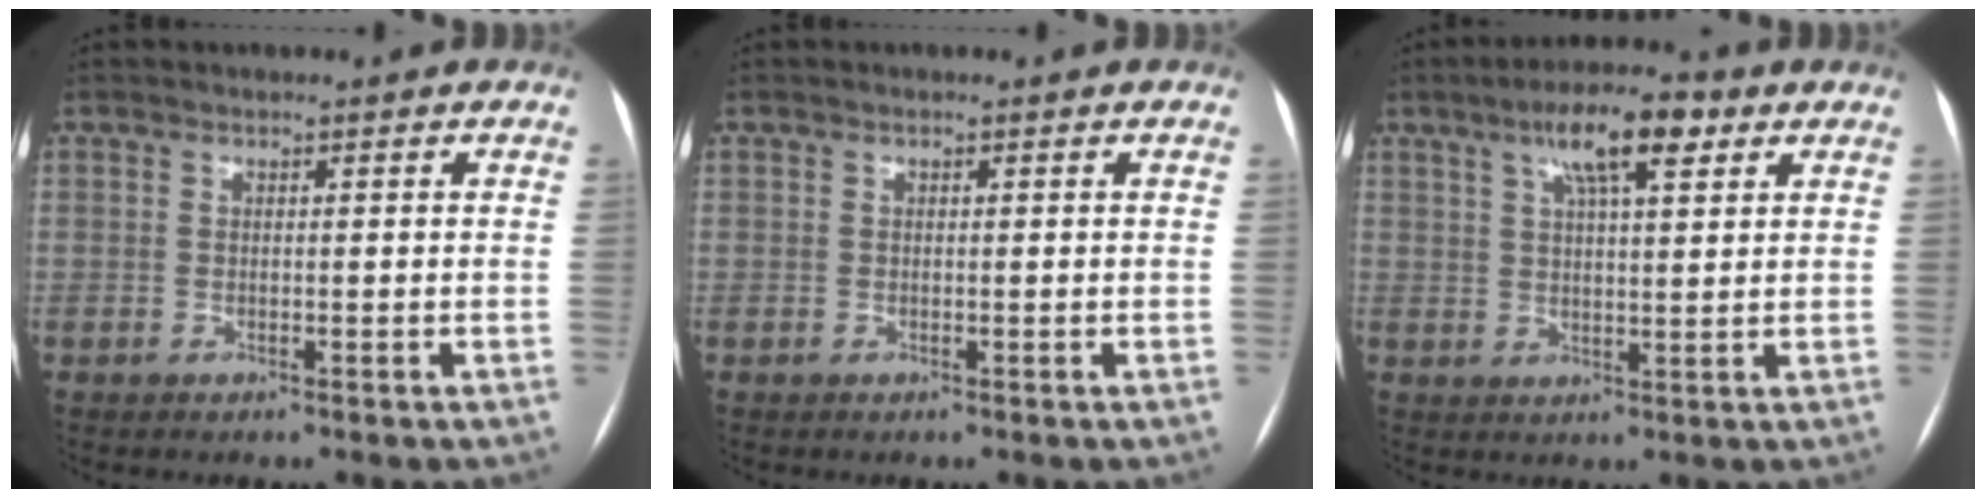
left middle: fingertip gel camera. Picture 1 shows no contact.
{"total": 0.0}
{"total": 9.0, "force": [4.8, 2.1, 7.3], "torque": [-0.129, 0.019, 0.076]}